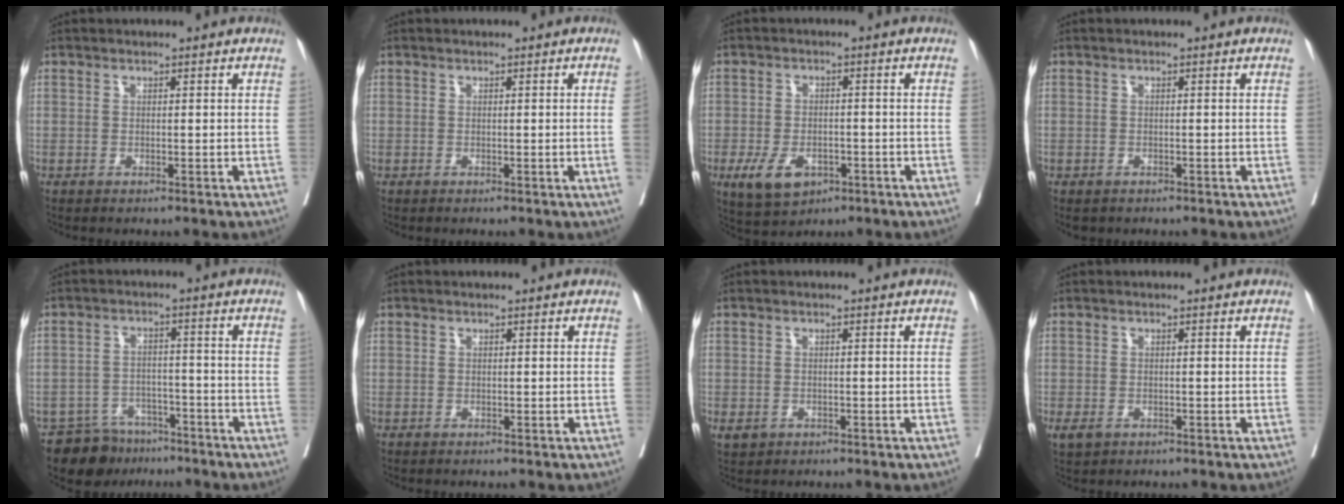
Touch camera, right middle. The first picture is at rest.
{"total": 1.2, "force": [-0.2, -0.5, 1.1], "torque": [-0.013, -0.001, -0.003]}
{"total": 6.7, "force": [-3.1, 4.0, 4.4], "torque": [-0.086, -0.005, -0.044]}
{"total": 1.0, "force": [-0.8, 0.6, 0.2], "torque": [-0.007, 0.000, -0.010]}
{"total": 8.3, "force": [-6.9, 4.4, 1.0], "torque": [-0.012, 0.009, -0.108]}
{"total": 0.0}
{"total": 3.0, "force": [-1.4, 2.3, 1.3], "torque": [-0.025, -0.004, -0.017]}
{"total": 3.4, "force": [-1.7, 2.3, 1.9], "torque": [-0.044, -0.009, -0.024]}